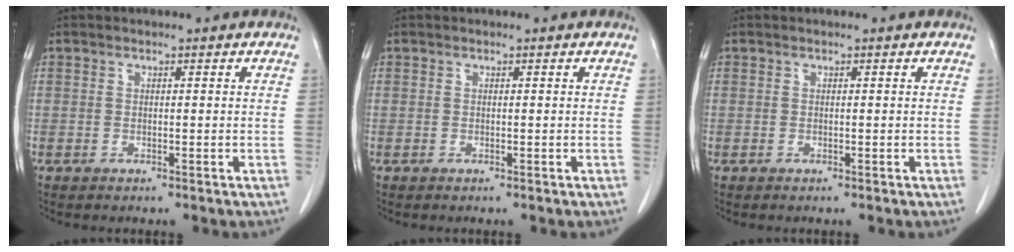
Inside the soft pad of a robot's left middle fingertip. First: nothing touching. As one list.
[{"total": 0.0}, {"total": 0.0}]